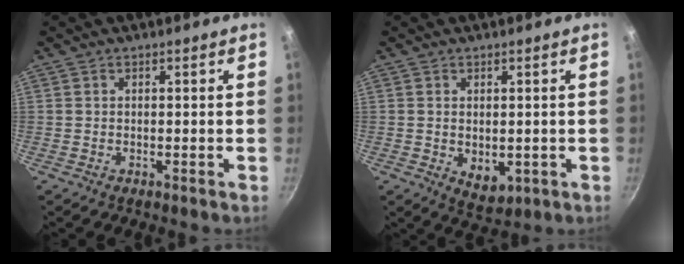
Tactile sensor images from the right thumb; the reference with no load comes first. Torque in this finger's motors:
{"motor_torque": [-0.18, 0.33, -0.43, 0.16, -0.05]}